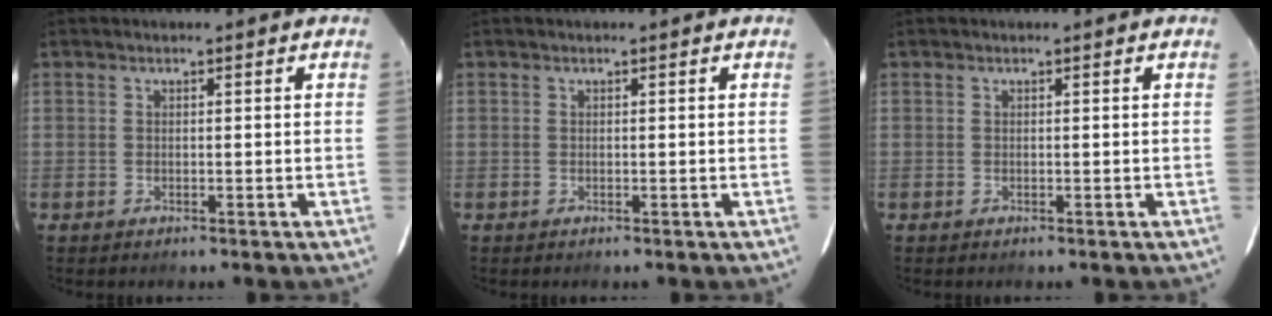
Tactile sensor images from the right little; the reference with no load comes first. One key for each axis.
{"total": 0.0}
{"total": 0.0}